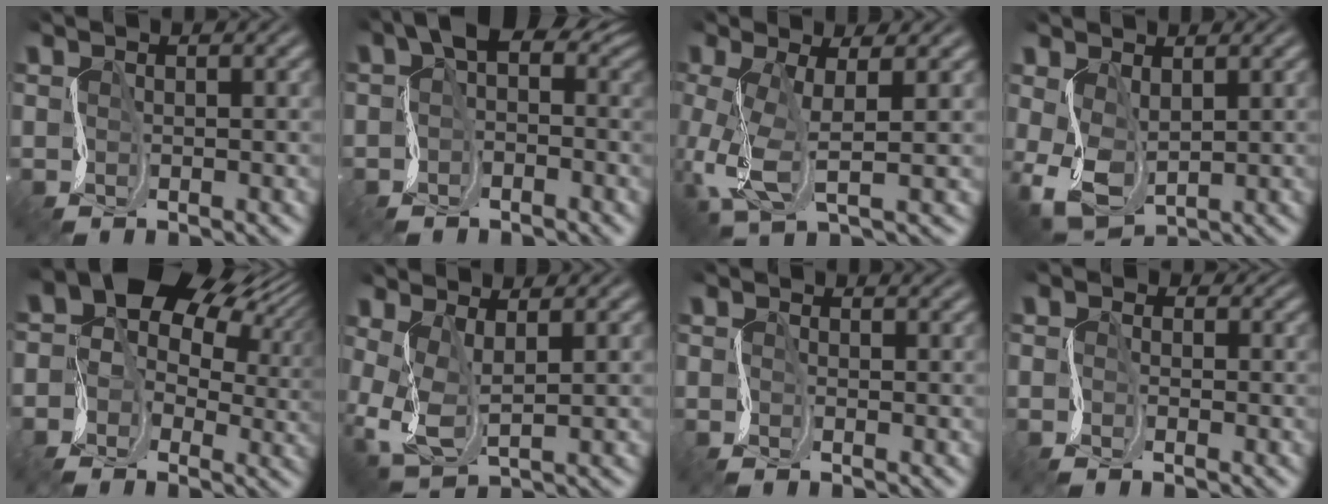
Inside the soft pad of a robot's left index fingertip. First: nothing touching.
{"total": 3.1, "force": [0.2, 2.2, 2.2], "torque": [-0.027, 0.015, -0.004]}
{"total": 4.8, "force": [-1.6, 1.5, 4.3], "torque": [-0.121, -0.007, -0.024]}
{"total": 3.1, "force": [-0.4, 2.1, 2.2], "torque": [-0.077, -0.007, 0.003]}
{"total": 13.4, "force": [4.2, 9.8, 8.2], "torque": [-0.135, 0.030, 0.075]}
{"total": 3.1, "force": [-0.6, 1.4, 2.7], "torque": [-0.085, -0.008, -0.002]}
{"total": 0.7, "force": [-0.6, 0.0, -0.4], "torque": [0.005, -0.001, -0.010]}
{"total": 1.5, "force": [-1.2, 0.8, -0.5], "torque": [0.012, 0.004, -0.027]}